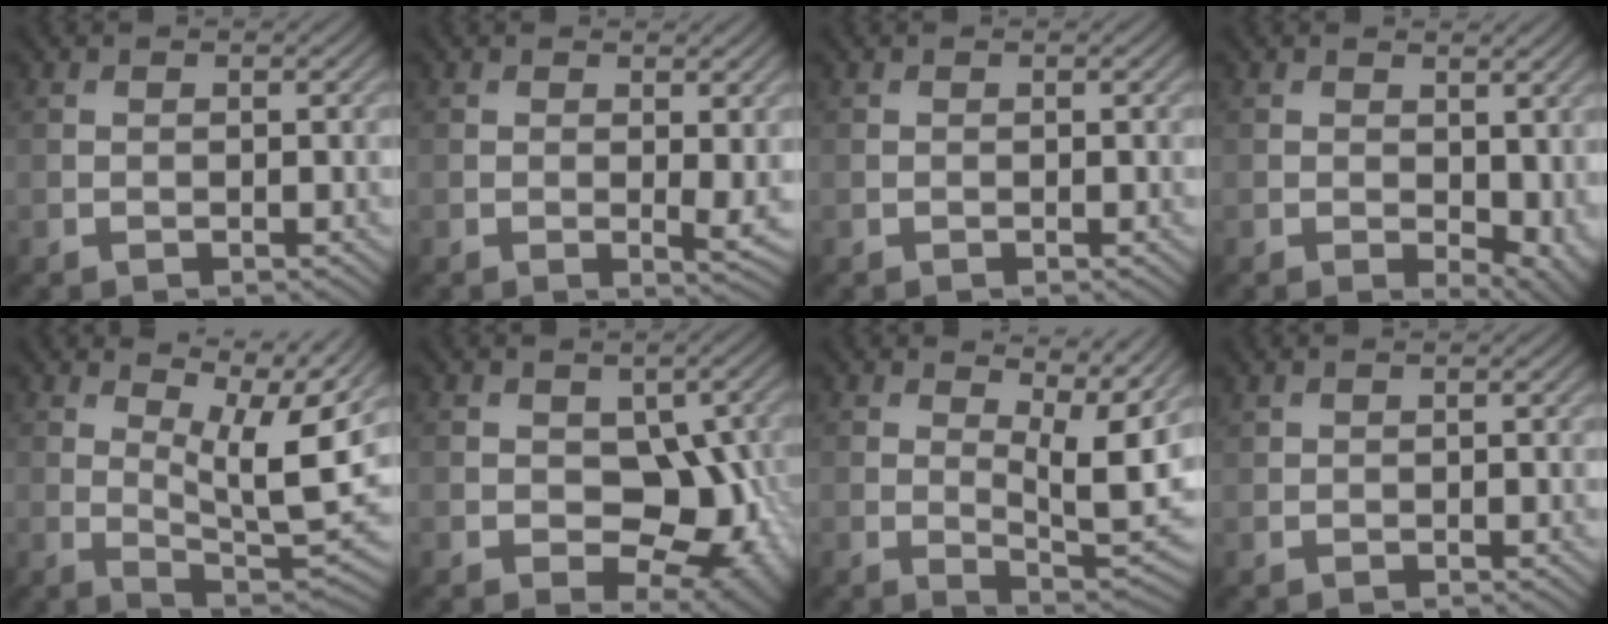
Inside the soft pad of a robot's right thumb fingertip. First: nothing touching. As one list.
[{"total": 2.0, "force": [0.5, 0.5, 1.9], "torque": [-0.033, -0.009, 0.009]}, {"total": 0.0}, {"total": 5.3, "force": [0.3, 3.4, 4.1], "torque": [-0.056, -0.019, 0.017]}, {"total": 10.1, "force": [5.4, 2.6, 8.0], "torque": [-0.143, -0.004, 0.085]}, {"total": 10.2, "force": [-0.8, 6.9, 7.4], "torque": [-0.089, -0.019, -0.006]}, {"total": 9.0, "force": [4.5, 2.8, 7.2], "torque": [-0.120, -0.006, 0.072]}, {"total": 0.8, "force": [0.8, 0.1, 0.3], "torque": [-0.011, 0.006, 0.018]}]